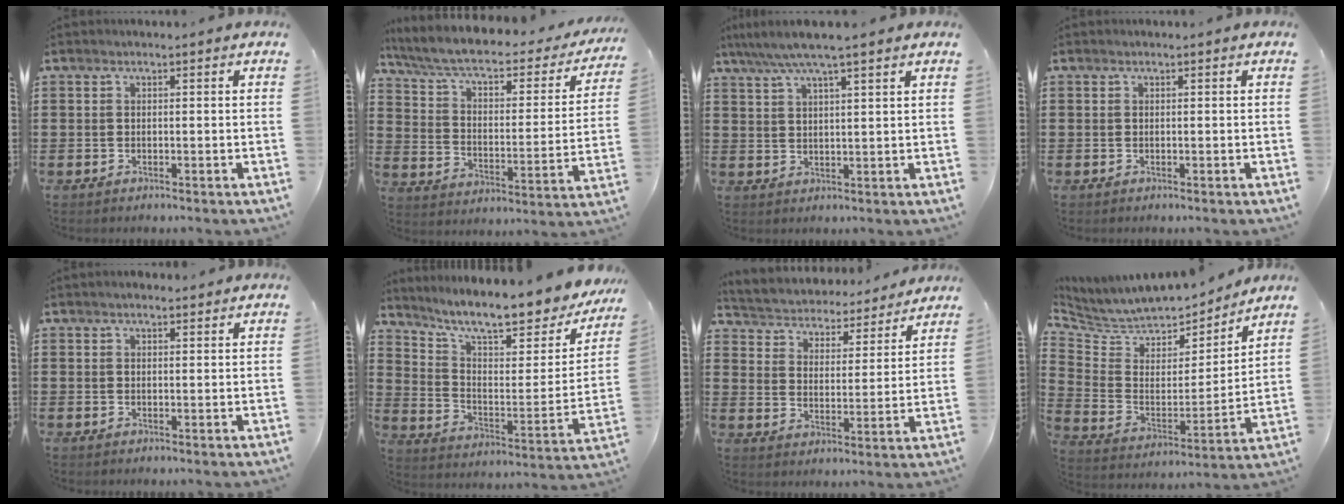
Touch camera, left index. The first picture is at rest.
{"total": 6.3, "force": [4.9, 1.5, 3.6], "torque": [-0.092, -0.035, 0.080]}
{"total": 5.3, "force": [4.1, -0.1, 3.3], "torque": [-0.075, -0.009, 0.071]}
{"total": 0.0}
{"total": 1.3, "force": [1.1, 0.4, 0.5], "torque": [-0.011, 0.003, 0.020]}
{"total": 10.4, "force": [8.6, 1.3, 5.7], "torque": [-0.122, -0.064, 0.138]}
{"total": 3.9, "force": [3.8, 0.3, -0.3], "torque": [-0.021, -0.035, 0.058]}
{"total": 5.5, "force": [5.2, 1.9, 0.1], "torque": [-0.043, -0.047, 0.086]}